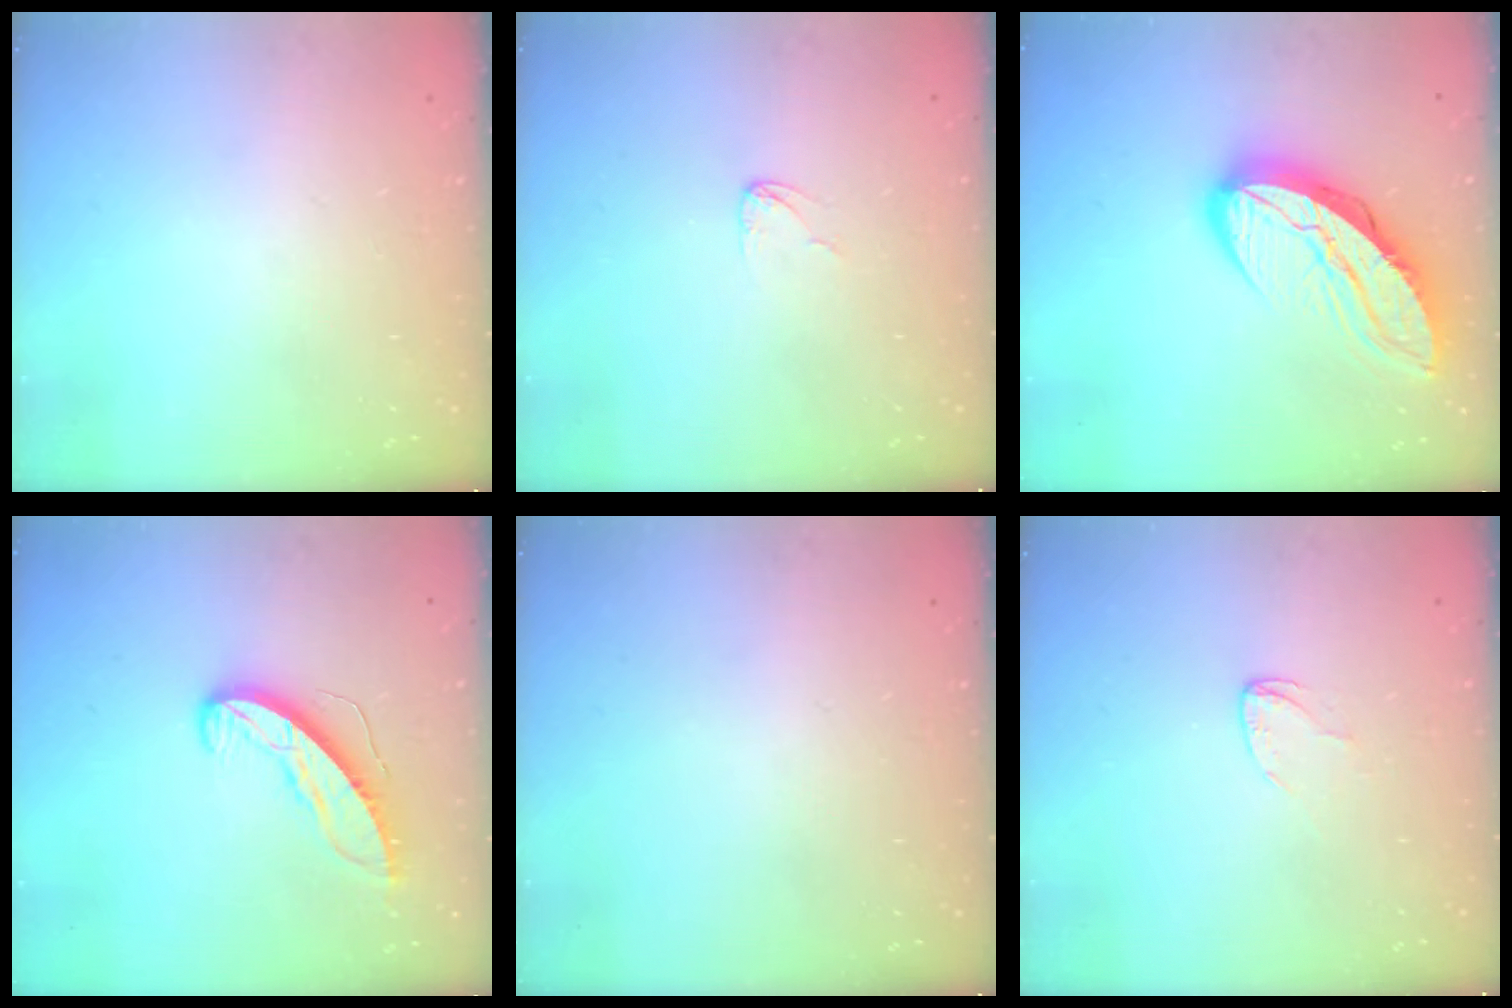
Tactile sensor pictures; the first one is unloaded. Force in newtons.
{"total": 2.7, "press": 2.7, "slide": 0.2}
{"total": 15.7, "press": 15.6, "slide": 1.4}
{"total": 8.9, "press": 8.9, "slide": 0.6}
{"total": 0.0}
{"total": 3.2, "press": 3.2, "slide": 0.3}